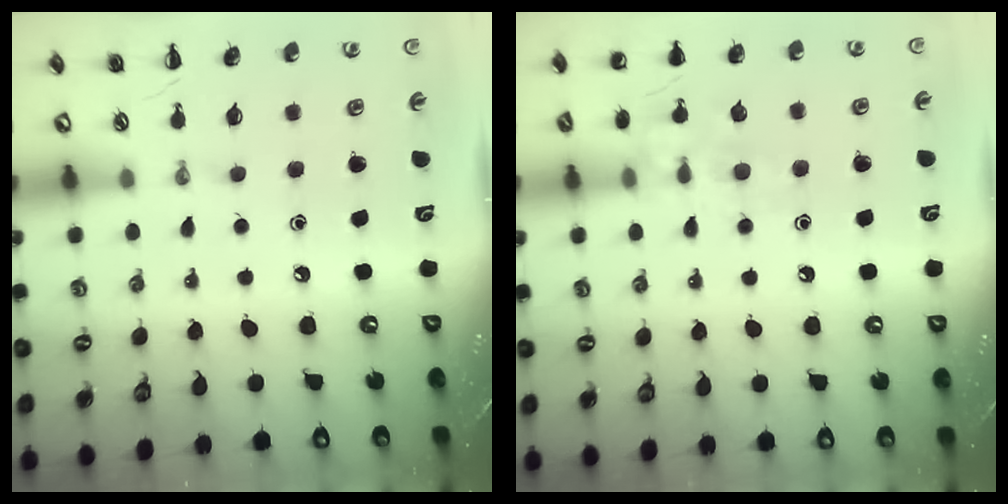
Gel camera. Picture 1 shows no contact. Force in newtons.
{"total": 10.5, "press": 10.5, "slide": 1.0}